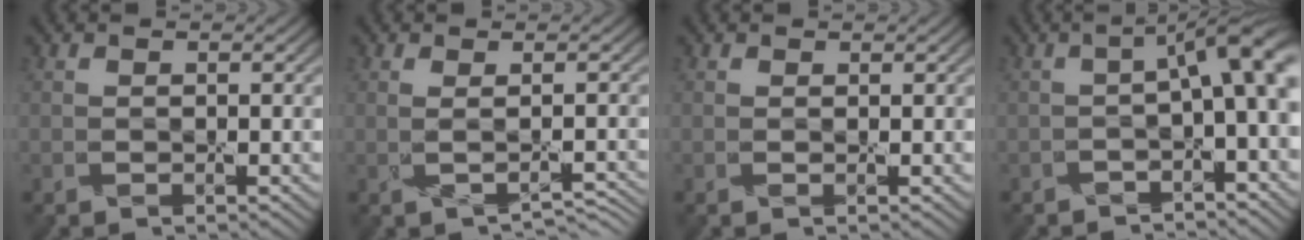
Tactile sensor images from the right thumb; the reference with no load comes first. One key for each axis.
{"total": 1.9, "fx": -0.5, "fy": 0.3, "fz": 1.8, "tx": -0.035, "ty": -0.001, "tz": -0.007}
{"total": 0.0}
{"total": 6.0, "fx": -0.7, "fy": 1.4, "fz": 5.8, "tx": -0.080, "ty": 0.008, "tz": -0.019}